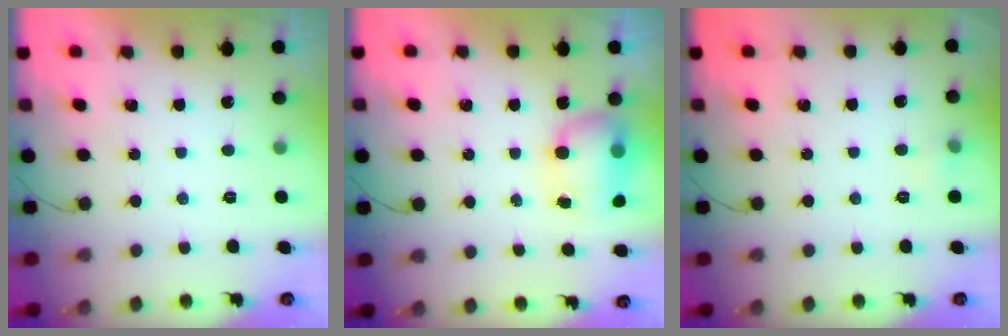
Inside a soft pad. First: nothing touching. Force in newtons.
{"total": 7.4, "press": 7.4, "slide": 1.1}
{"total": 4.0, "press": 3.8, "slide": 1.2}